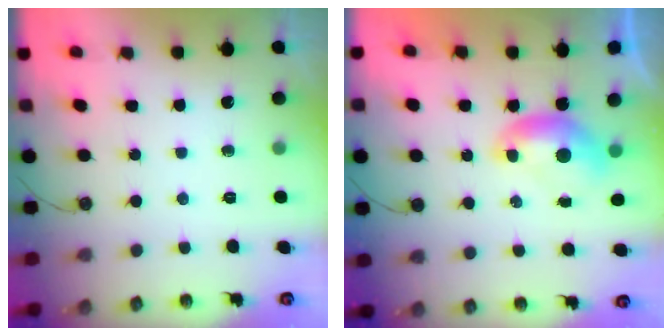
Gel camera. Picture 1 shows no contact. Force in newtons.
{"total": 0.0}